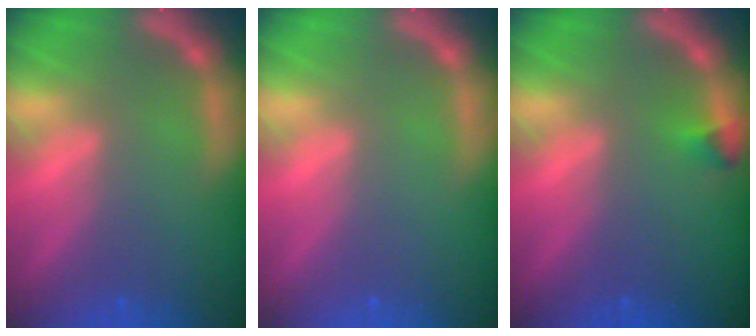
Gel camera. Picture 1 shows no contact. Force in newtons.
{"total": 0.0}
{"total": 0.9}